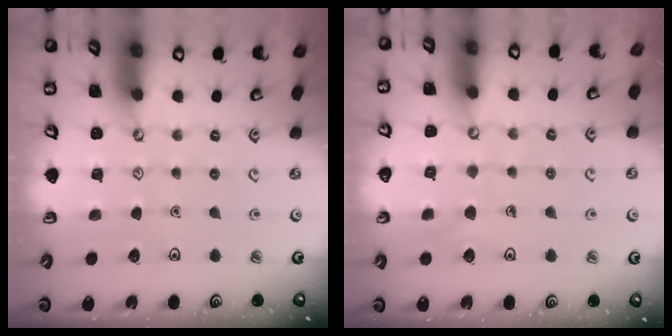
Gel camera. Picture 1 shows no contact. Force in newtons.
{"total": 6.8, "press": 6.8, "slide": 0.5}